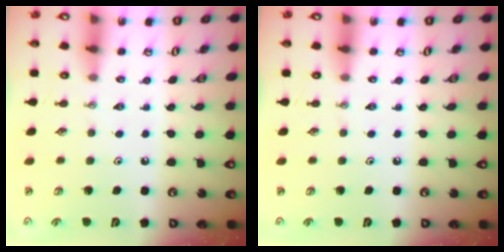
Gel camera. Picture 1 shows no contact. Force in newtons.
{"total": 0.0}